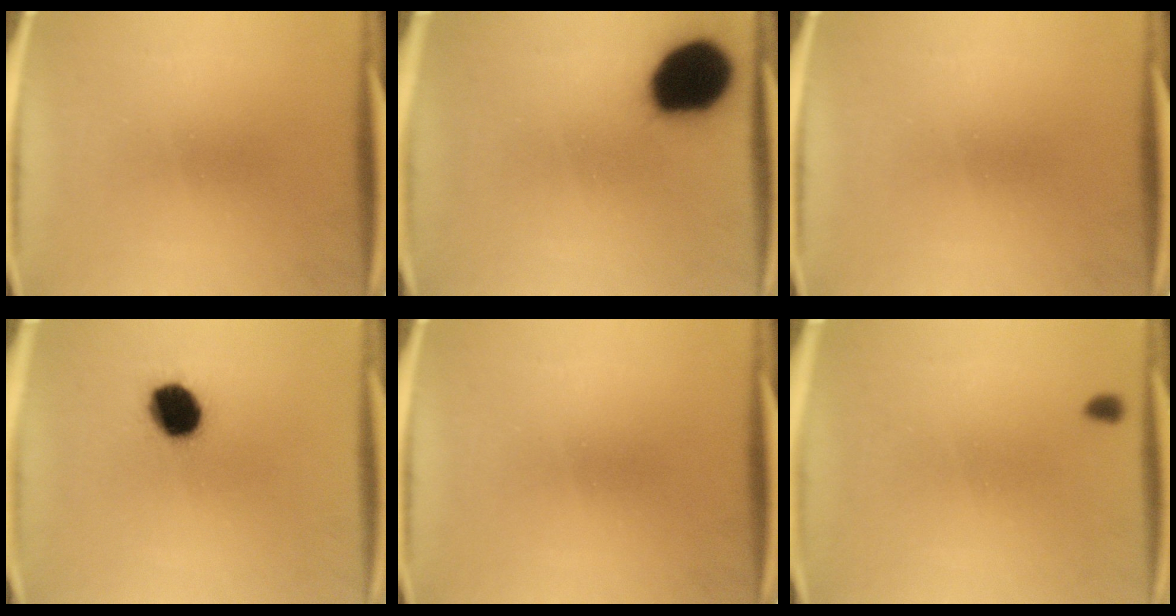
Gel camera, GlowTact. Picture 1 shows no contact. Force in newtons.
{"total": 19.3}
{"total": 0.0}
{"total": 10.7}
{"total": 0.0}
{"total": 0.7}